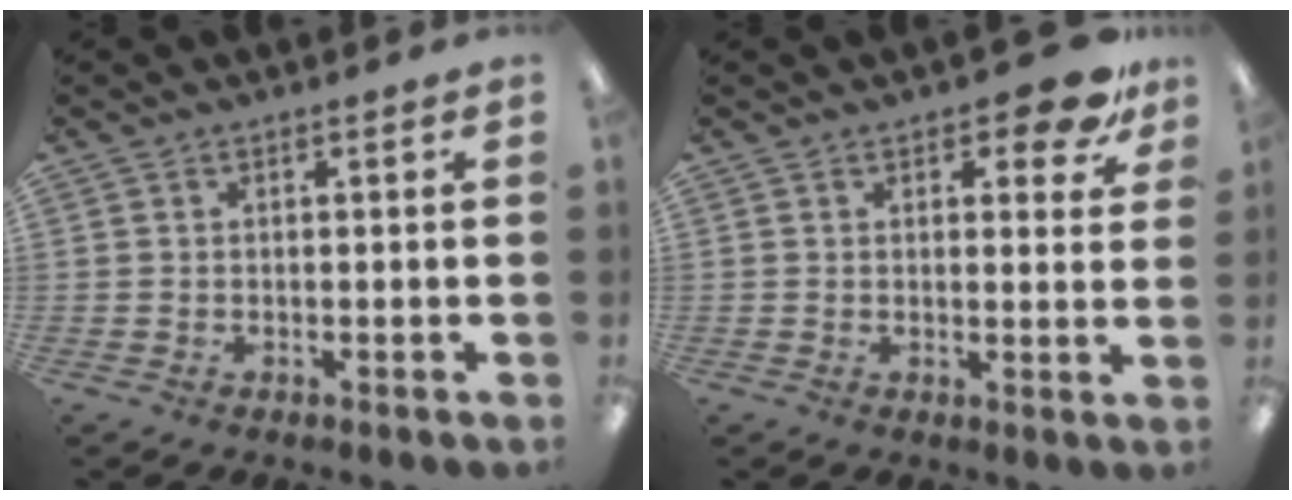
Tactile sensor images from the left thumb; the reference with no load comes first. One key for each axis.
{"total": 8.6, "fx": 5.5, "fy": 3.5, "fz": 5.6, "tx": -0.065, "ty": -0.027, "tz": 0.091}